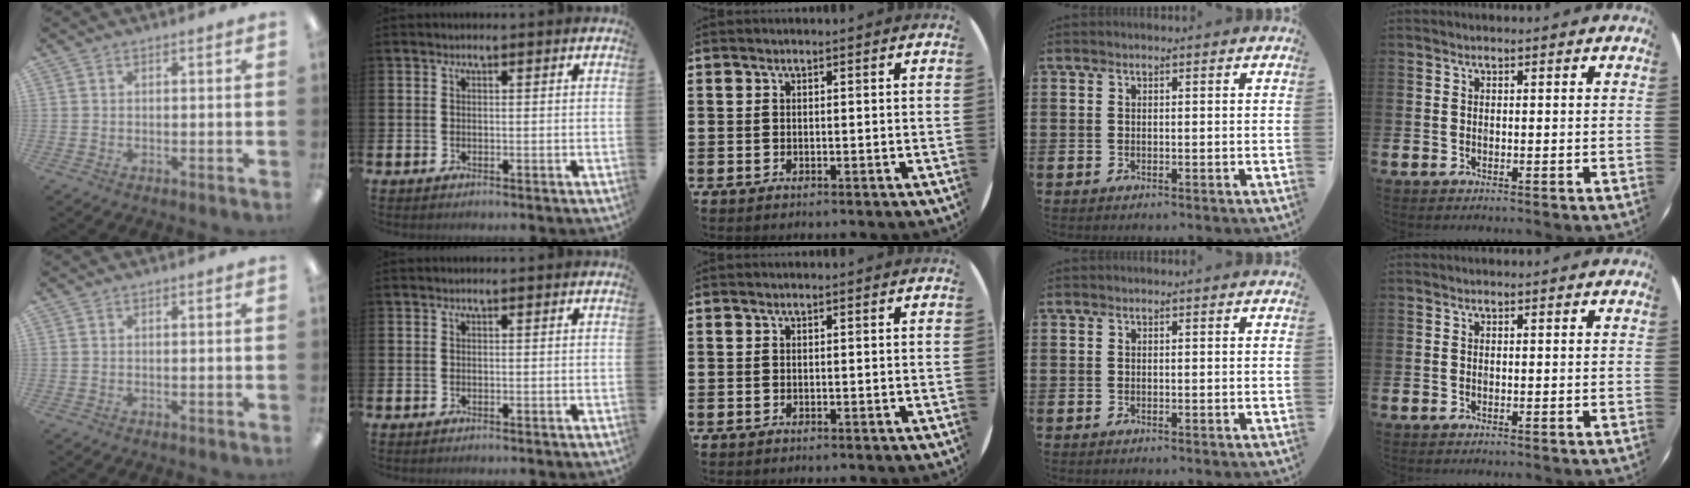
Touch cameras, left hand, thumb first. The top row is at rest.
{}